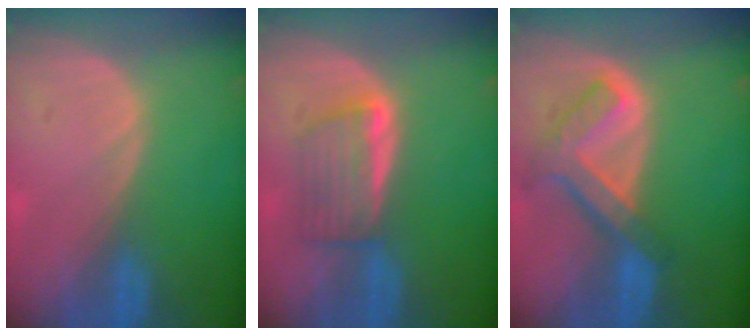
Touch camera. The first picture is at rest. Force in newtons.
{"total": 5.6, "press": 5.3, "slide": 1.7}
{"total": 7.6, "press": 6.5, "slide": 4.0}